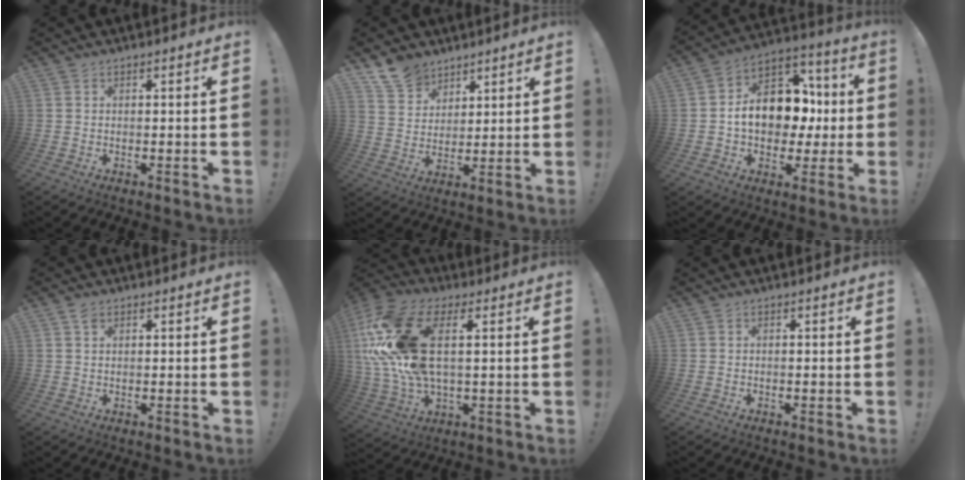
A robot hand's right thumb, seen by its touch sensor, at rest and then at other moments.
{"total": 10.1, "force": [7.8, 6.2, 1.9], "torque": [-0.039, -0.054, 0.155]}
{"total": 16.7, "force": [-0.2, 12.2, 11.5], "torque": [-0.194, 0.018, 0.007]}
{"total": 1.5, "force": [1.0, 0.8, 0.7], "torque": [-0.007, -0.003, 0.017]}
{"total": 22.0, "force": [5.1, 11.4, 18.0], "torque": [-0.359, -0.012, 0.097]}
{"total": 0.0}